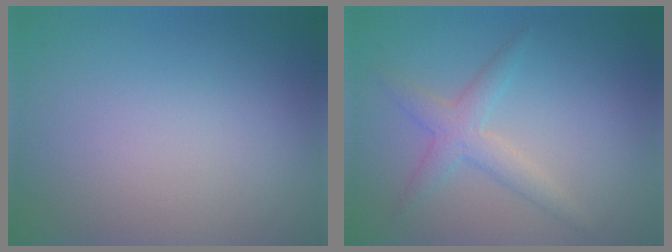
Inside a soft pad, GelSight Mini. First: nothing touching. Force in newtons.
{"total": 1.7, "press": 1.7, "slide": 0.2}